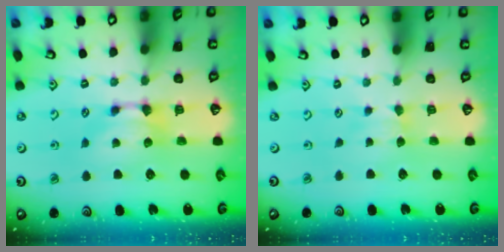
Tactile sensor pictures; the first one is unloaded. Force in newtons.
{"total": 2.4, "press": 2.3, "slide": 0.6}